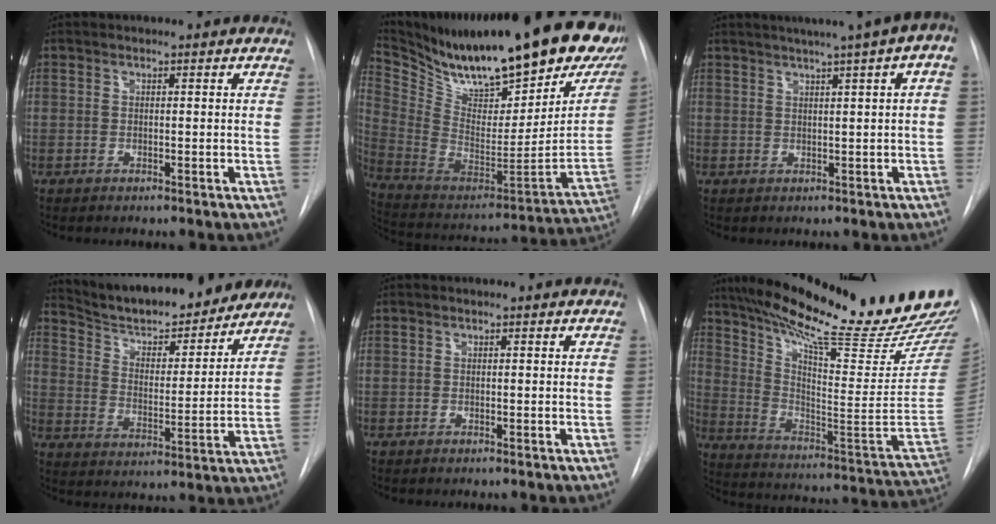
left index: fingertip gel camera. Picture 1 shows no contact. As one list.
[{"total": 33.0, "force": [25.3, 8.0, 19.6], "torque": [-0.341, -0.053, 0.375]}, {"total": 10.4, "force": [5.9, 0.4, 8.6], "torque": [-0.120, 0.030, 0.065]}, {"total": 18.9, "force": [17.1, 4.0, 6.8], "torque": [-0.103, -0.002, 0.259]}, {"total": 0.0}, {"total": 31.0, "force": [25.4, 1.8, 17.8], "torque": [-0.290, -0.080, 0.357]}]